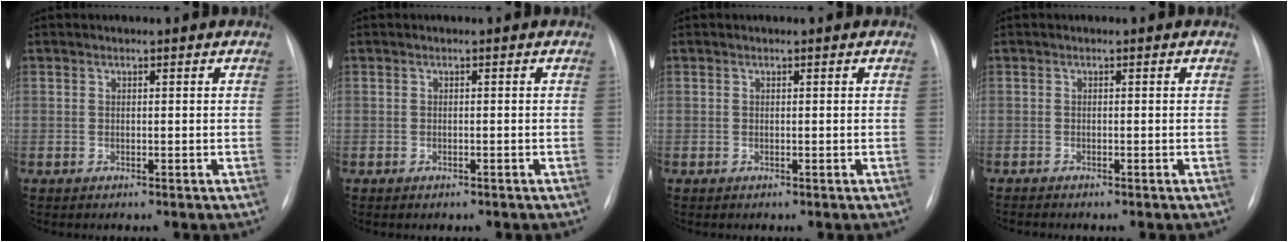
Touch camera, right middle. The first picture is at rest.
{"total": 0.6, "force": [-0.5, 0.3, 0.3], "torque": [-0.007, -0.001, -0.004]}
{"total": 0.0}
{"total": 1.2, "force": [-1.1, 0.0, 0.5], "torque": [-0.004, -0.002, -0.012]}